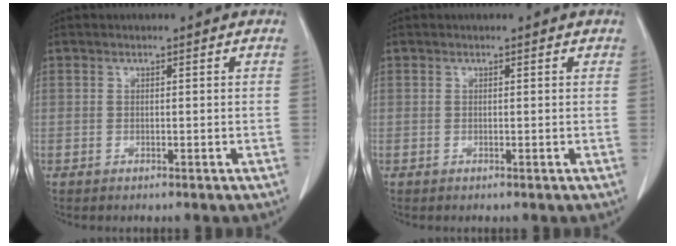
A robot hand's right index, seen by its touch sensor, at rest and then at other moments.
{"total": 0.6, "force": [0.5, 0.2, 0.3], "torque": [-0.008, -0.003, 0.004]}